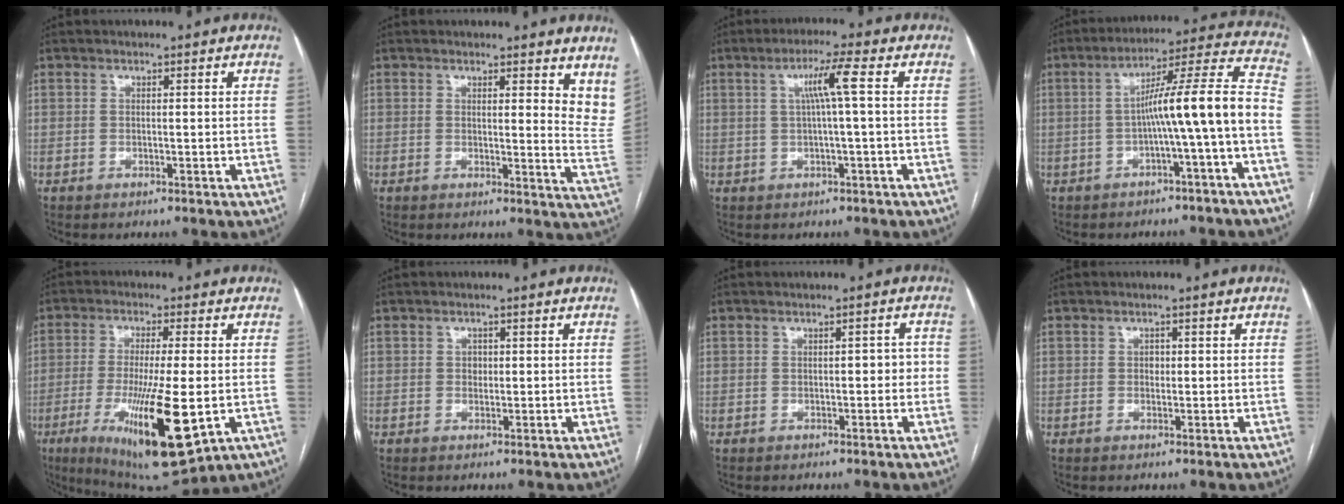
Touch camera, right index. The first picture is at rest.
{"total": 8.5, "force": [7.0, 2.2, 4.3], "torque": [-0.033, -0.037, 0.059]}
{"total": 5.2, "force": [1.0, -0.7, 5.0], "torque": [-0.091, 0.010, 0.020]}
{"total": 12.3, "force": [-2.9, -0.9, 12.0], "torque": [-0.169, 0.036, -0.045]}
{"total": 17.2, "force": [-5.0, 2.8, 16.3], "torque": [-0.283, -0.042, -0.070]}
{"total": 1.2, "force": [0.1, 1.0, 0.6], "torque": [-0.008, 0.002, 0.001]}
{"total": 2.3, "force": [-0.1, 1.3, 1.9], "torque": [-0.019, 0.016, -0.001]}
{"total": 1.1, "force": [0.1, 0.9, 0.6], "torque": [-0.008, 0.003, 0.000]}